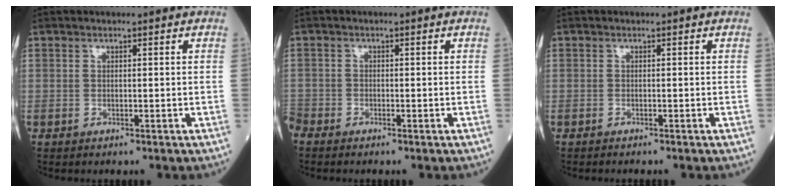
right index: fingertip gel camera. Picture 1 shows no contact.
{"total": 1.7, "force": [-1.6, 0.7, 0.2], "torque": [-0.007, -0.004, -0.029]}
{"total": 1.1, "force": [-1.0, 0.0, 0.4], "torque": [-0.004, 0.001, -0.014]}